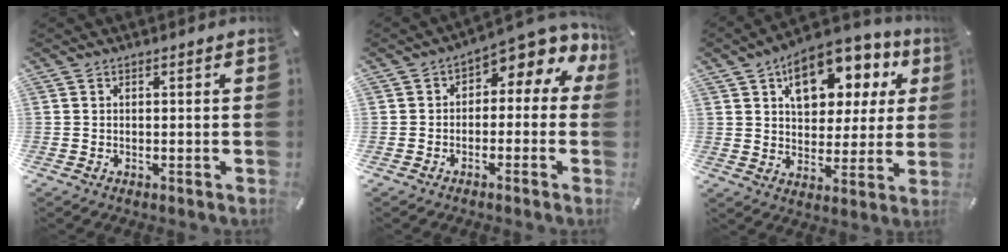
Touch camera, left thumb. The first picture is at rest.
{"total": 5.1, "force": [1.8, 3.2, 3.5], "torque": [-0.050, -0.025, 0.028]}
{"total": 13.8, "force": [7.5, 8.8, 7.5], "torque": [-0.109, -0.041, 0.134]}